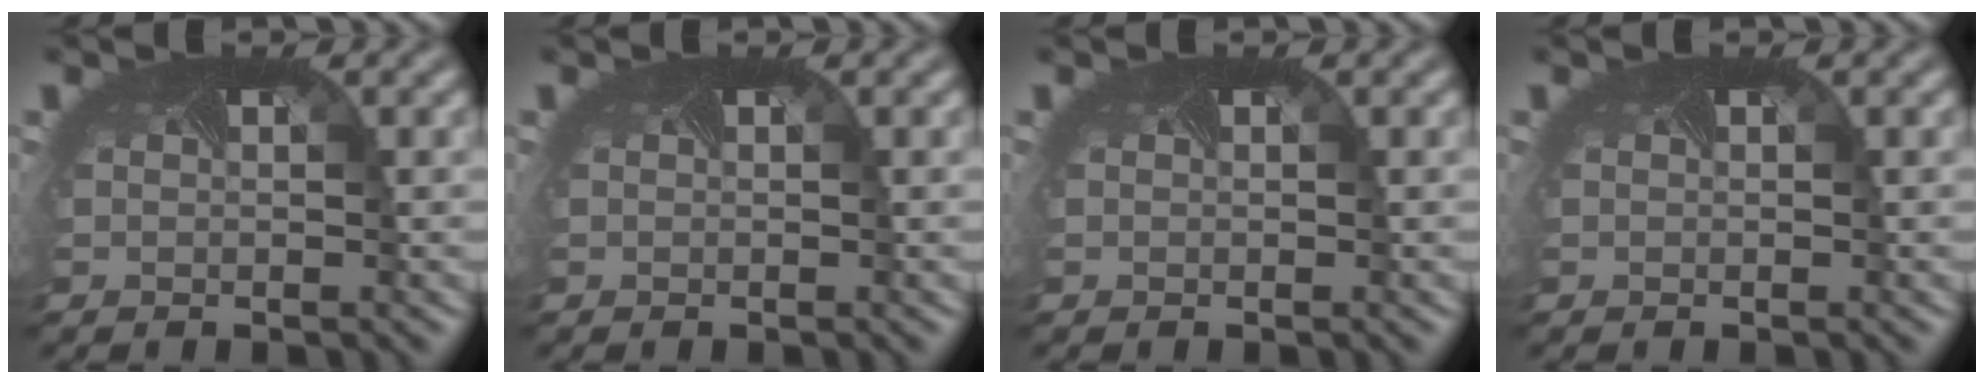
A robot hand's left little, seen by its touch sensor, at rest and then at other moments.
{"total": 0.0}
{"total": 0.0}
{"total": 0.0}